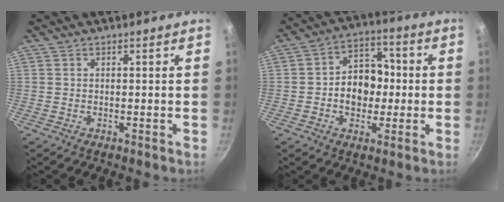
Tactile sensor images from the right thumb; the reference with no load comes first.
{"total": 10.6, "force": [-0.7, 8.3, 6.5], "torque": [-0.052, 0.022, -0.023]}